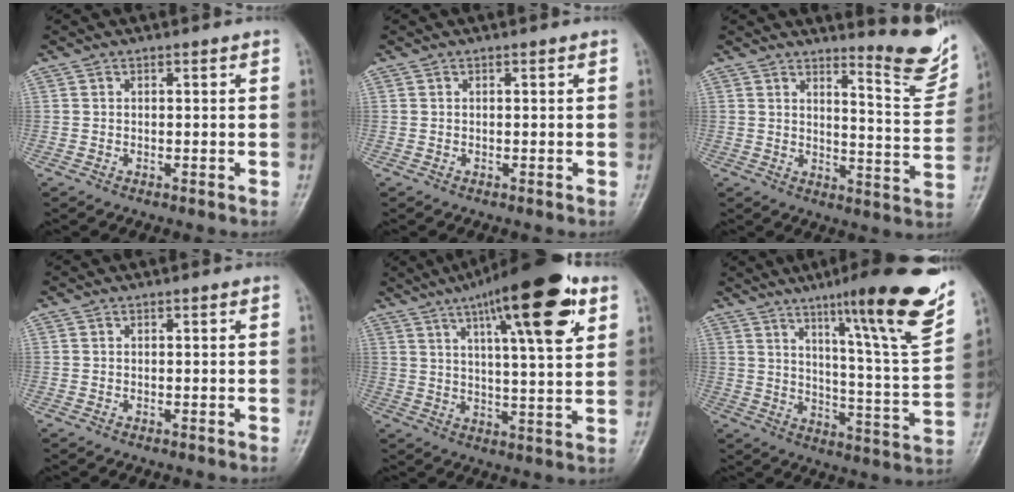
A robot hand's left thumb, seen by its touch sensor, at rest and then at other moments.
{"total": 0.0}
{"total": 11.0, "force": [8.9, 1.8, 6.2], "torque": [-0.058, -0.087, 0.112]}
{"total": 0.0}
{"total": 19.8, "force": [9.8, 4.8, 16.5], "torque": [-0.229, -0.019, 0.145]}
{"total": 22.9, "force": [13.9, 2.4, 18.1], "torque": [-0.233, -0.063, 0.204]}